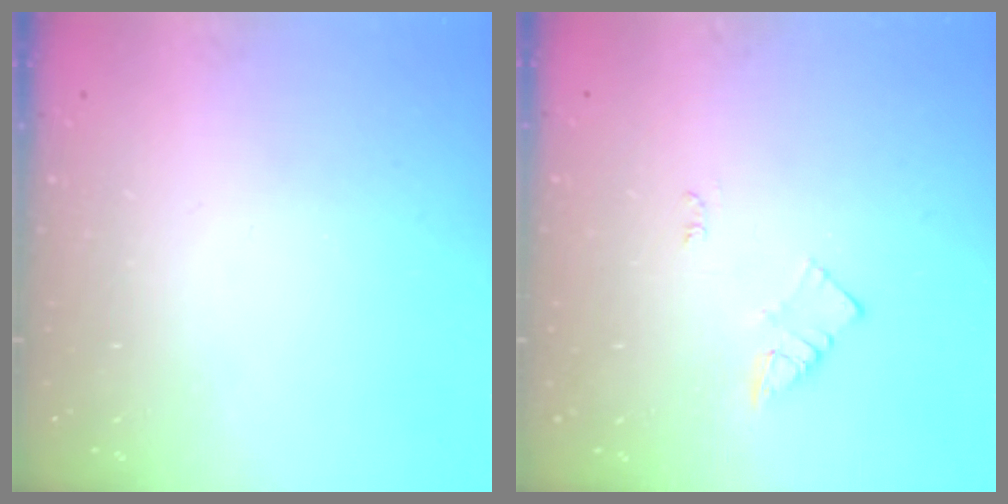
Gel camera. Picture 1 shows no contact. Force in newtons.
{"total": 3.5, "press": 3.4, "slide": 0.4}